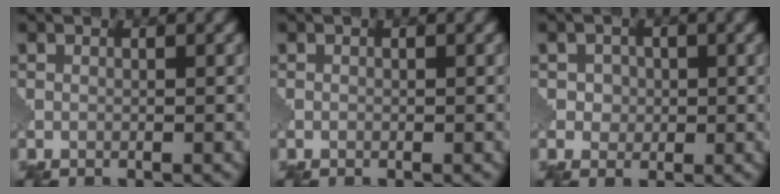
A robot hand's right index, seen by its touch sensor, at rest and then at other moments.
{"total": 0.0}
{"total": 1.9, "force": [0.3, 1.7, 0.7], "torque": [-0.007, -0.001, 0.008]}